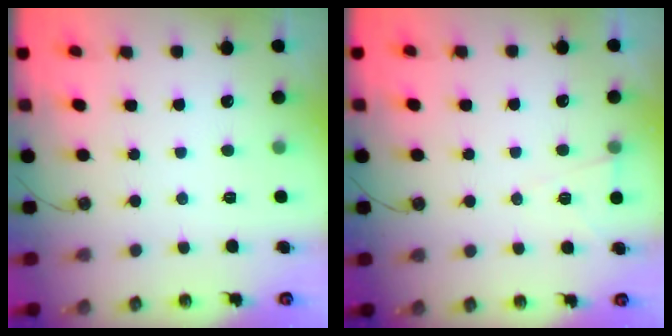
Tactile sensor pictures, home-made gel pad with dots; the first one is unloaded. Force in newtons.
{"total": 5.8, "press": 3.7, "slide": 4.5}